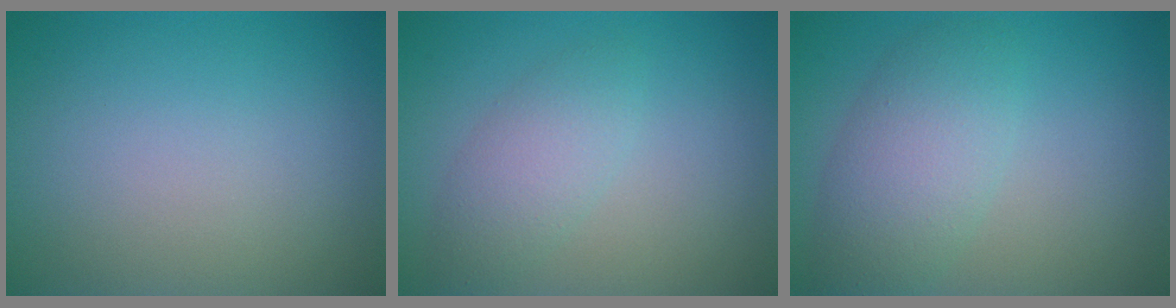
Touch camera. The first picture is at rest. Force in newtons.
{"total": 2.7, "press": 2.7, "slide": 0.0}
{"total": 4.7, "press": 4.7, "slide": 0.1}